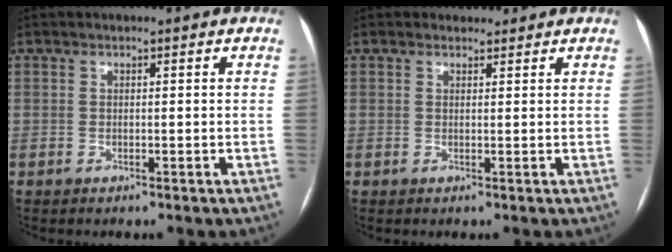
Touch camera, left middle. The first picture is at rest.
{"total": 1.4, "force": [1.3, 0.7, -0.2], "torque": [0.002, 0.006, 0.017]}